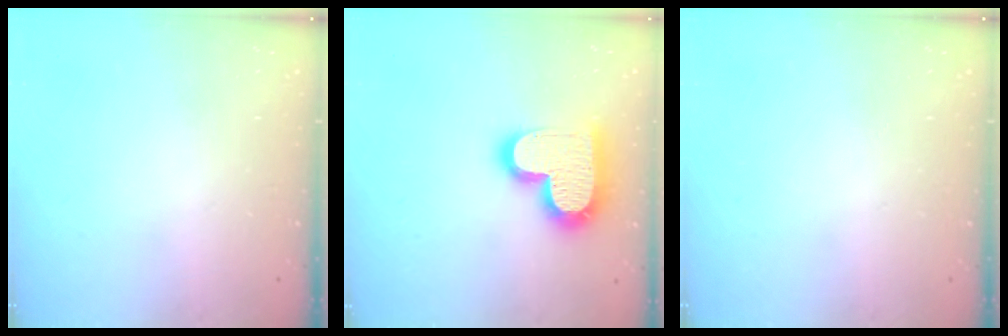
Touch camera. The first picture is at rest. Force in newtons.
{"total": 19.5, "press": 19.5, "slide": 1.5}
{"total": 0.0}